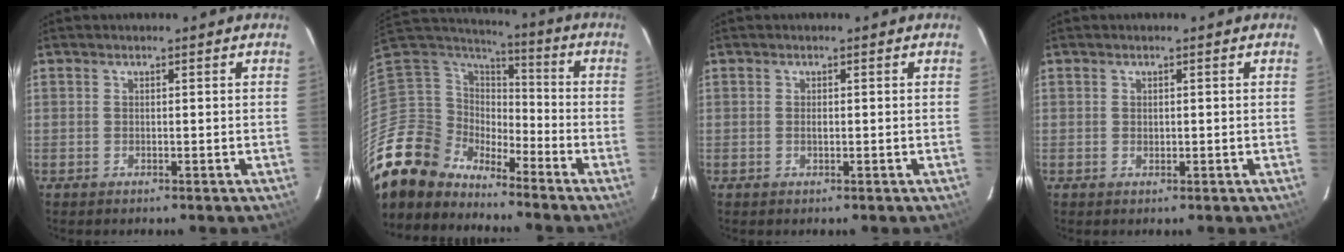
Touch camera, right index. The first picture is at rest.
{"total": 13.9, "force": [-12.5, 5.8, 2.0], "torque": [-0.067, 0.021, -0.252]}
{"total": 0.7, "force": [-0.1, 0.4, 0.5], "torque": [-0.008, -0.001, 0.000]}
{"total": 0.6, "force": [0.1, 0.5, 0.2], "torque": [-0.001, 0.000, 0.004]}